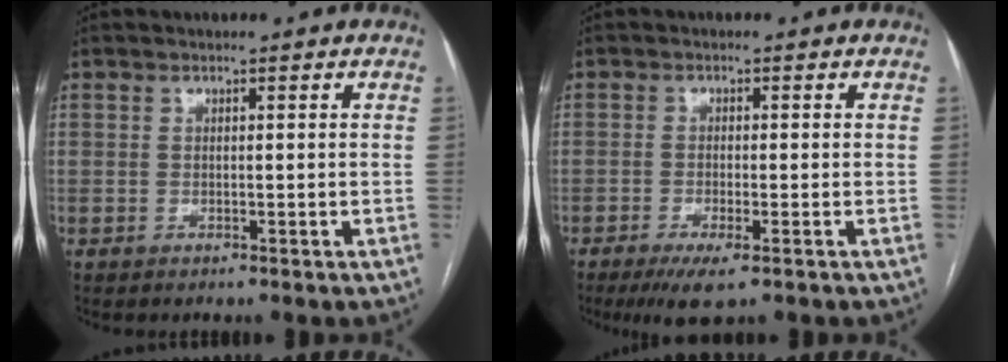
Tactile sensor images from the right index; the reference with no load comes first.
{"total": 4.8, "force": [-2.8, 0.8, 3.9], "torque": [-0.072, -0.012, -0.045]}